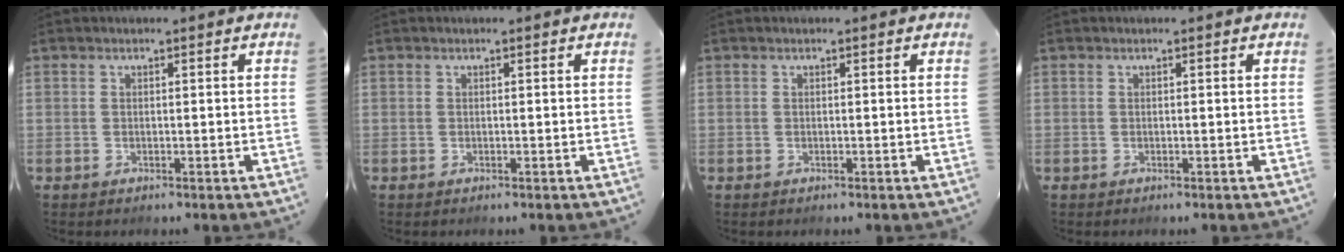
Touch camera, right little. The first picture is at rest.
{"total": 0.0}
{"total": 0.0}
{"total": 0.0}